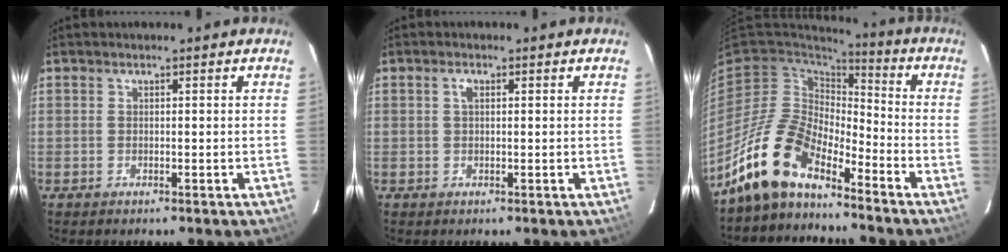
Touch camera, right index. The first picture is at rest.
{"total": 1.2, "force": [0.4, 0.6, 0.9], "torque": [-0.020, 0.004, 0.005]}
{"total": 13.4, "force": [-10.8, 4.8, 6.3], "torque": [-0.123, 0.004, -0.214]}